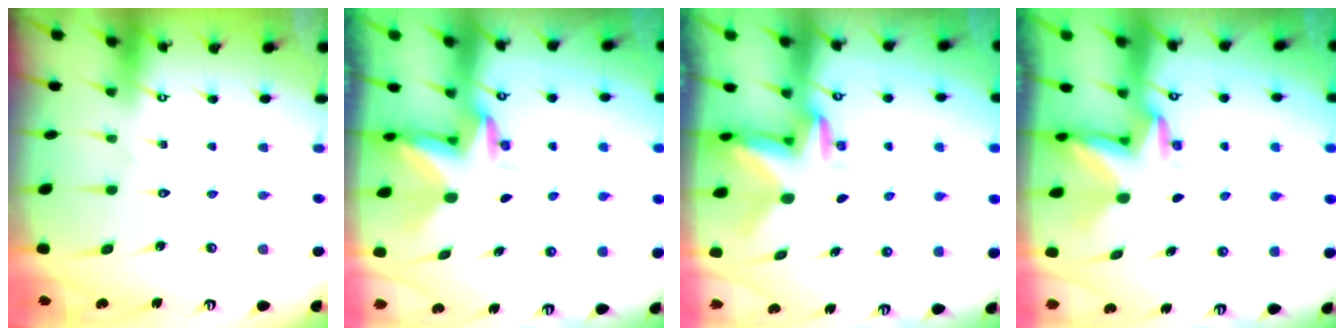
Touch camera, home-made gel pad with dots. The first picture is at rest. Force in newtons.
{"total": 3.2, "press": 3.2, "slide": 0.2}
{"total": 2.4, "press": 2.4, "slide": 0.4}
{"total": 2.8, "press": 2.8, "slide": 0.3}